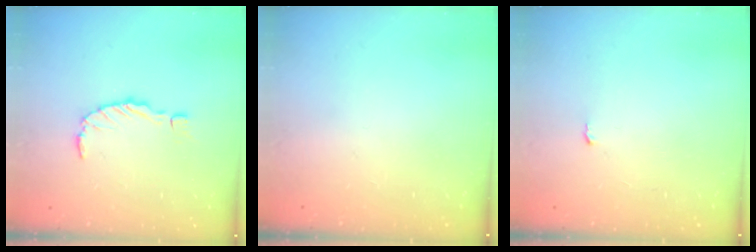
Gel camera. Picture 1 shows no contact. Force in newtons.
{"total": 1.5, "press": 1.5, "slide": 0.1}
{"total": 2.7, "press": 2.7, "slide": 0.2}